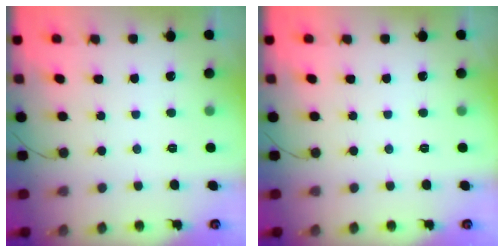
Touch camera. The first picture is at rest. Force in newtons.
{"total": 0.0}